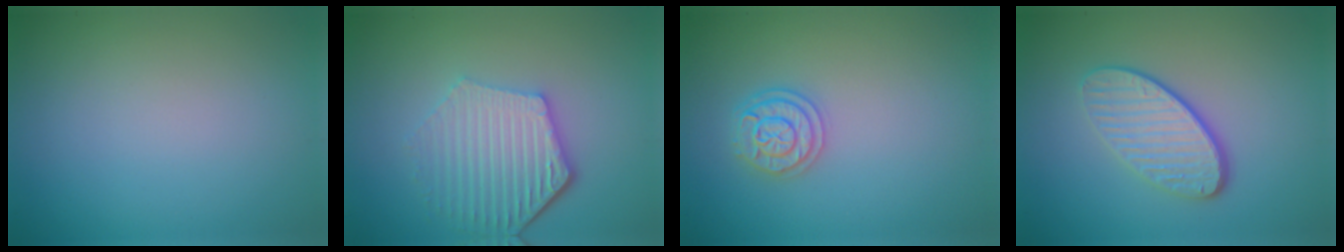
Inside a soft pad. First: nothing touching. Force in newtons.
{"total": 5.7, "press": 4.3, "slide": 3.8}
{"total": 2.4, "press": 2.4, "slide": 0.4}
{"total": 4.3, "press": 3.3, "slide": 2.8}